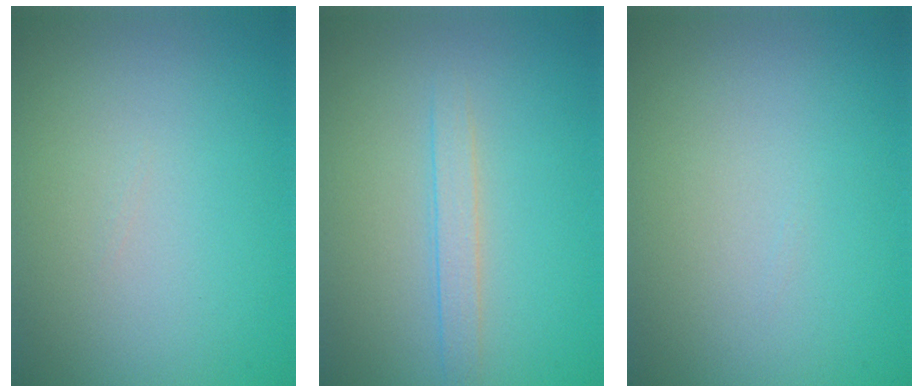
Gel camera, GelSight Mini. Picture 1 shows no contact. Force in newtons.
{"total": 1.7, "press": 1.7, "slide": 0.0}
{"total": 0.0}